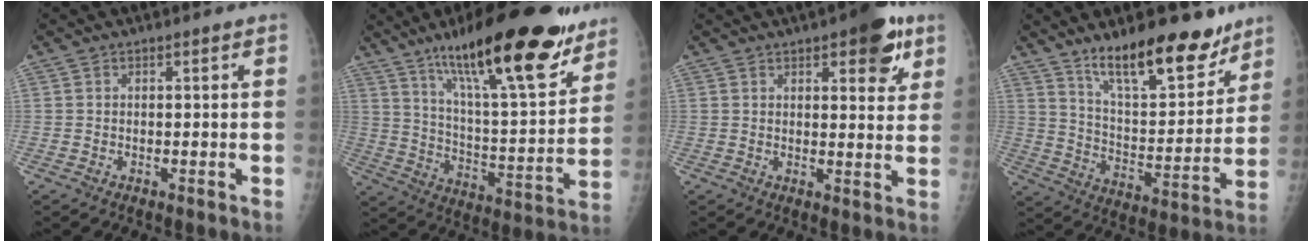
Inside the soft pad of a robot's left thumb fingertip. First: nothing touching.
{"total": 26.0, "force": [17.2, 6.4, 18.4], "torque": [-0.259, -0.068, 0.279]}
{"total": 9.1, "force": [4.9, 3.5, 6.9], "torque": [-0.063, -0.017, 0.058]}
{"total": 17.8, "force": [12.9, 6.2, 10.6], "torque": [-0.118, -0.092, 0.216]}